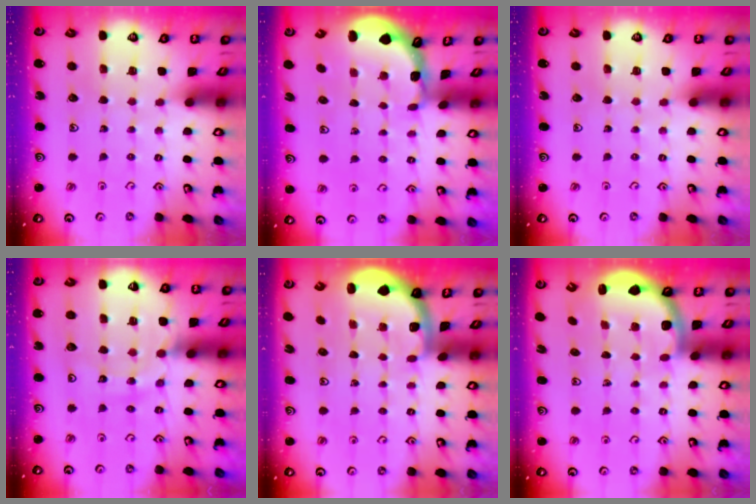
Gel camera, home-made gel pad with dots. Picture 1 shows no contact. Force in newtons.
{"total": 1.5, "press": 1.5, "slide": 0.1}
{"total": 0.0}
{"total": 12.5, "press": 12.5, "slide": 1.3}
{"total": 1.4, "press": 1.4, "slide": 0.1}
{"total": 2.6, "press": 2.5, "slide": 0.6}